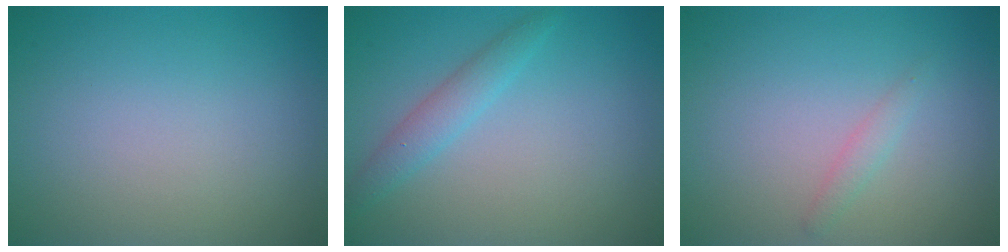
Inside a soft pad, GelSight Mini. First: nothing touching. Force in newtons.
{"total": 2.1, "press": 2.1, "slide": 0.1}
{"total": 0.9, "press": 0.9, "slide": 0.0}